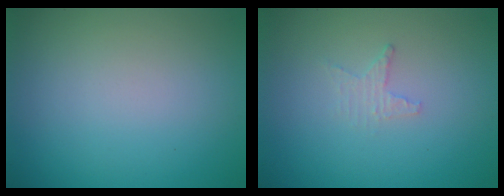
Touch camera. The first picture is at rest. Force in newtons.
{"total": 1.2, "press": 1.2, "slide": 0.4}